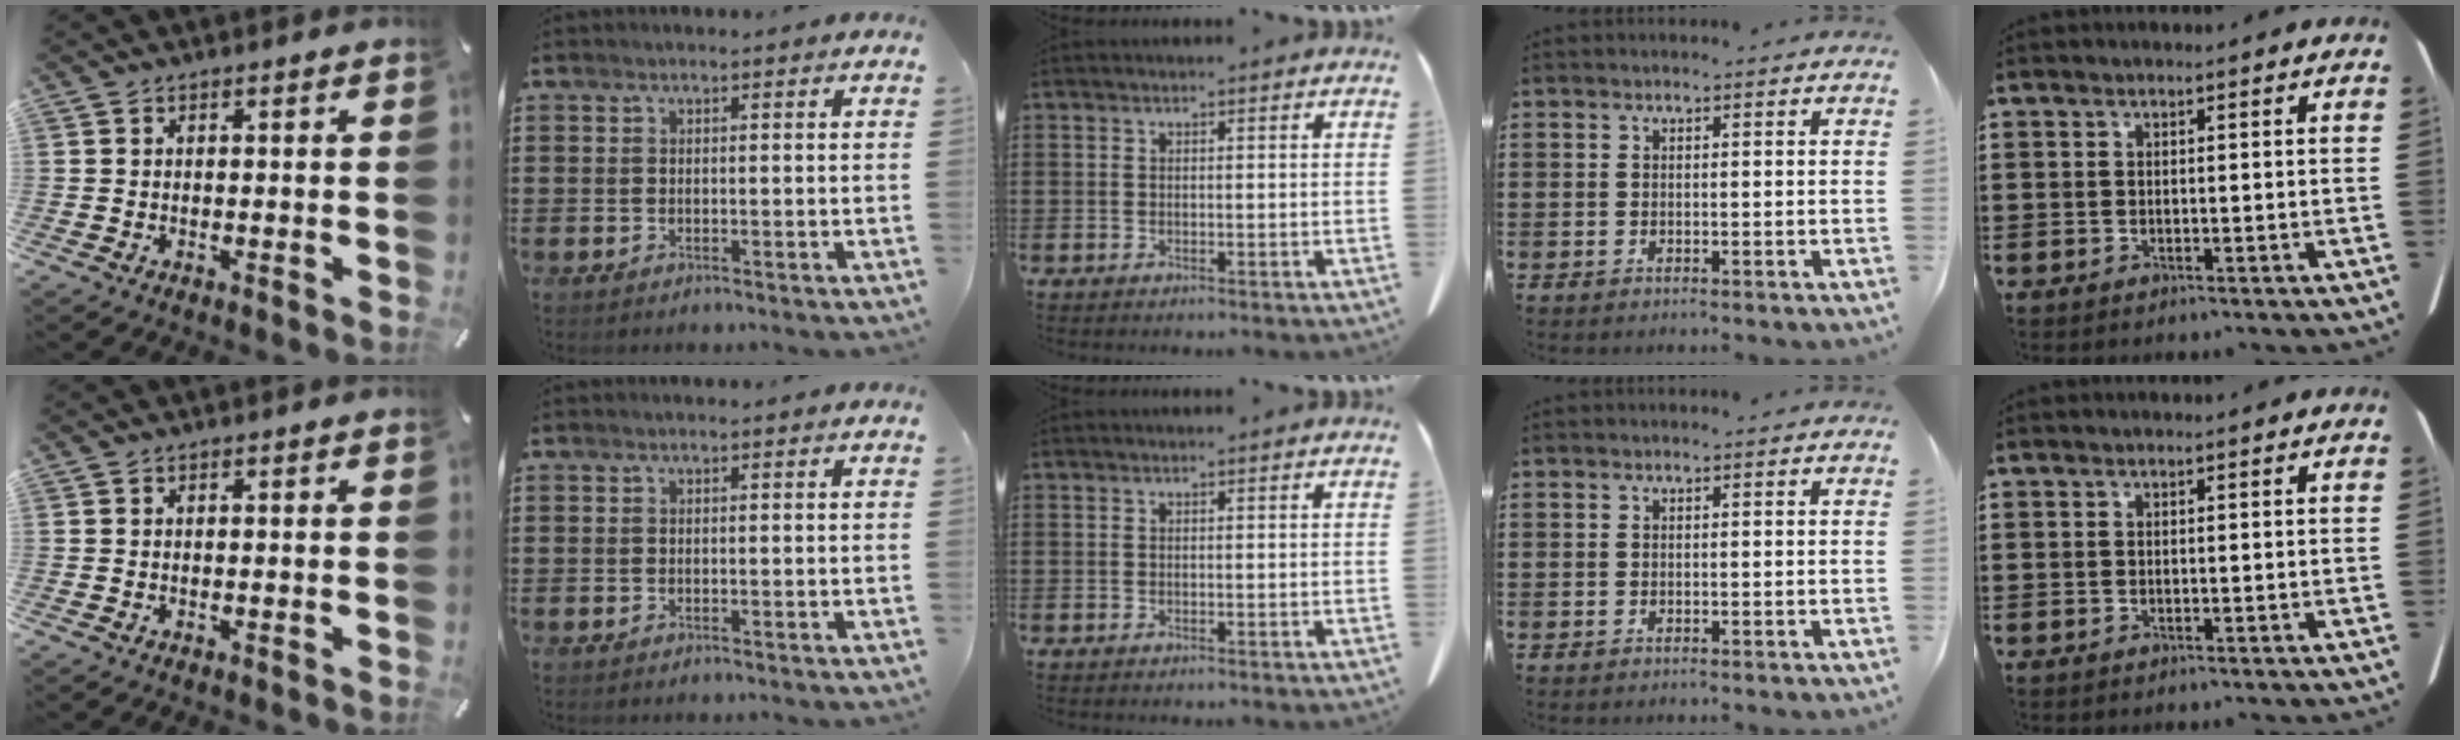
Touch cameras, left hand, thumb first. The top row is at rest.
{}